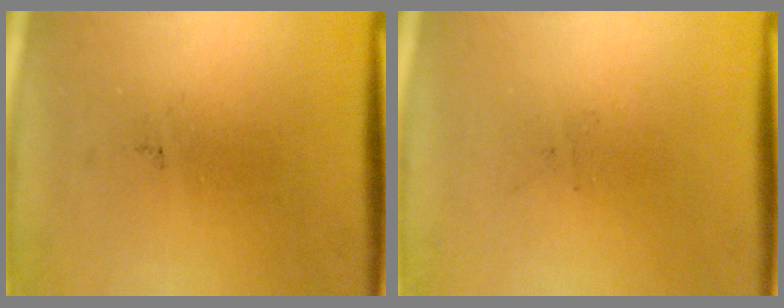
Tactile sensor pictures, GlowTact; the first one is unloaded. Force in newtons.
{"total": 0.0}